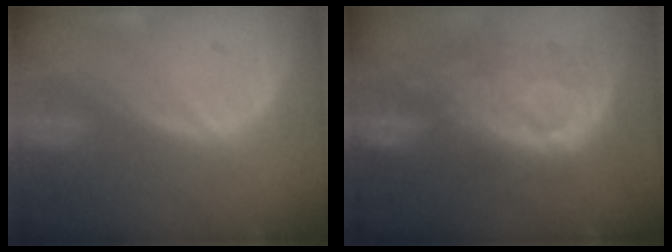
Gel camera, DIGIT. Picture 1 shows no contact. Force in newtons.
{"total": 10.2, "press": 9.9, "slide": 2.6}